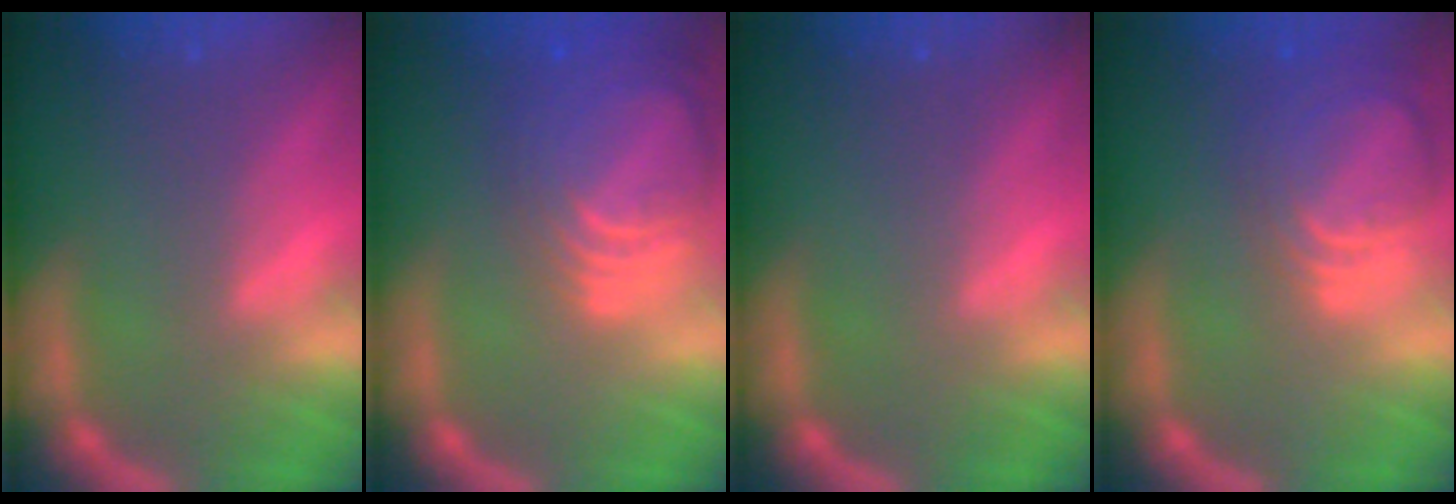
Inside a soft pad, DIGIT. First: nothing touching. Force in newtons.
{"total": 10.0}
{"total": 0.0}
{"total": 7.0}